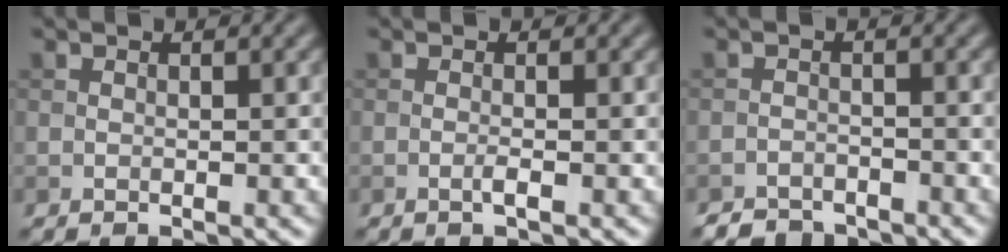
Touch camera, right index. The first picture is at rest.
{"total": 0.9, "force": [-0.4, 0.1, 0.8], "torque": [-0.016, 0.001, -0.010]}
{"total": 2.7, "force": [-2.6, 0.8, 0.2], "torque": [0.002, 0.003, -0.047]}